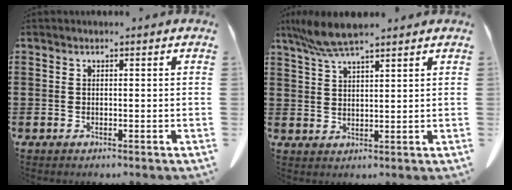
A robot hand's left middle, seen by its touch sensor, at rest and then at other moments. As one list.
[{"total": 6.0, "force": [4.9, 0.6, 3.4], "torque": [-0.079, -0.007, 0.090]}]